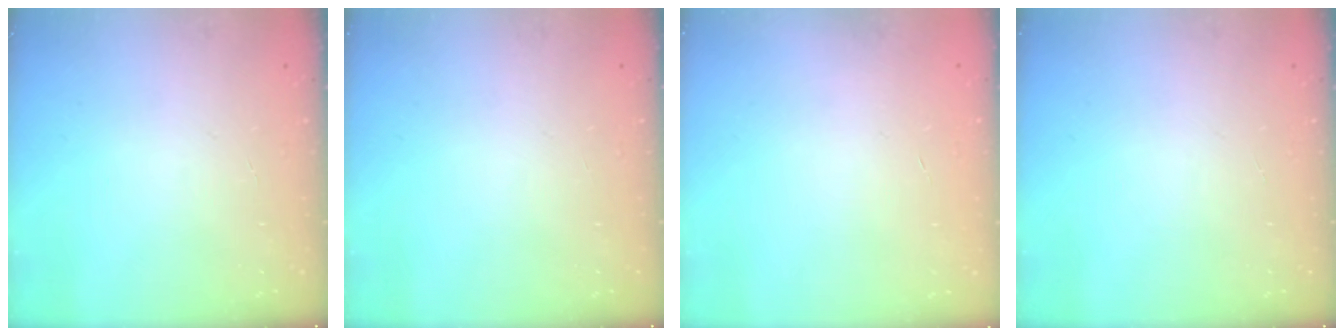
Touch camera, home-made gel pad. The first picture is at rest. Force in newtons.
{"total": 0.0}
{"total": 0.0}
{"total": 0.0}